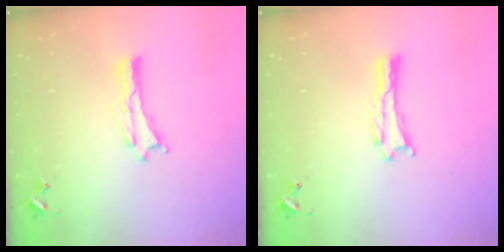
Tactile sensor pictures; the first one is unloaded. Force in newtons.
{"total": 0.0}